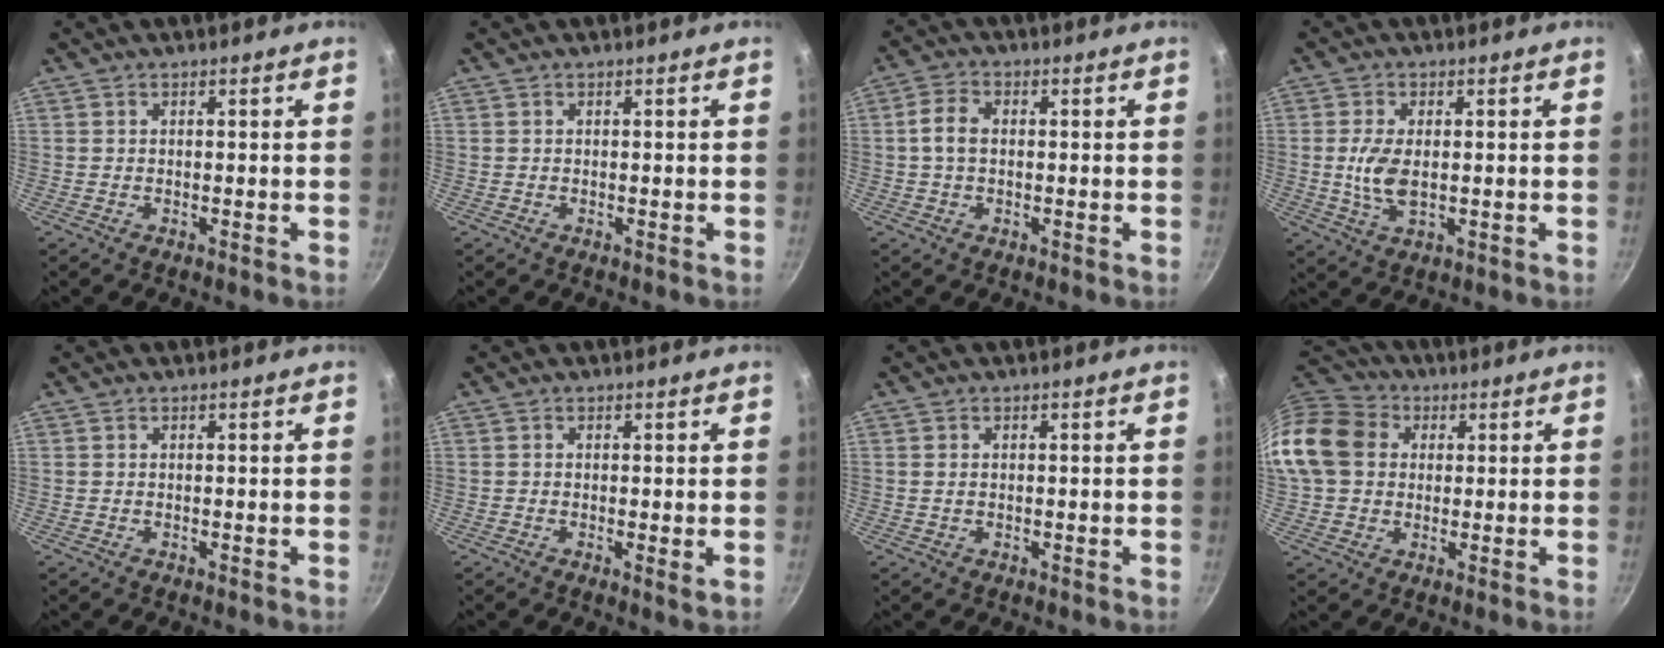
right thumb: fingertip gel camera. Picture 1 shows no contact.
{"total": 0.0}
{"total": 4.5, "force": [0.1, 3.0, 3.4], "torque": [-0.070, 0.011, -0.004]}
{"total": 6.1, "force": [0.0, 3.1, 5.3], "torque": [-0.110, -0.007, 0.001]}
{"total": 0.0}
{"total": 1.3, "force": [0.0, 0.2, 1.3], "torque": [-0.023, -0.009, -0.002]}
{"total": 0.9, "force": [0.1, 0.7, 0.5], "torque": [-0.008, 0.001, 0.001]}
{"total": 14.6, "force": [2.5, 12.1, 7.8], "torque": [-0.129, 0.026, 0.032]}